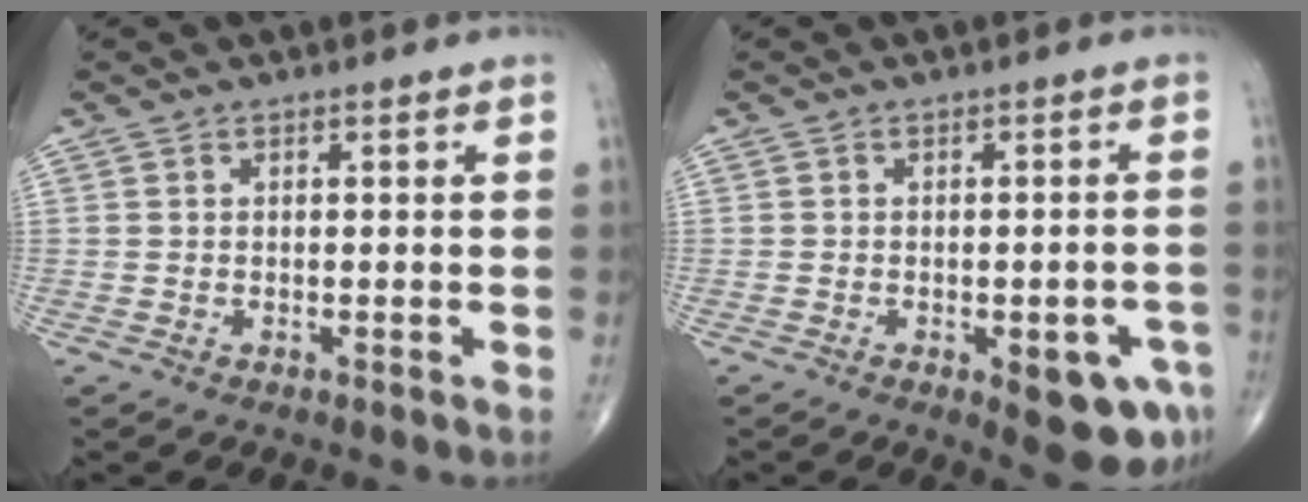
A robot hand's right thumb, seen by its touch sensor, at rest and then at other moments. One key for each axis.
{"total": 8.9, "fx": -3.6, "fy": 3.4, "fz": 7.4, "tx": -0.071, "ty": 0.008, "tz": -0.036}